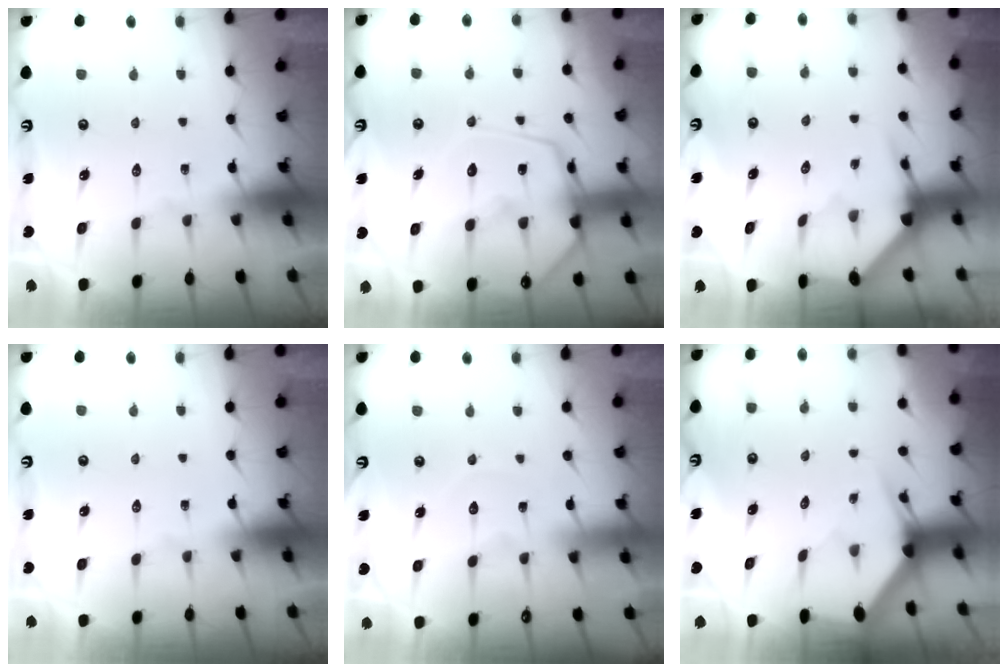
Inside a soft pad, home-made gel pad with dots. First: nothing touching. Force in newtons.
{"total": 14.0, "press": 13.9, "slide": 1.4}
{"total": 5.2, "press": 5.1, "slide": 0.4}
{"total": 0.0}
{"total": 4.0, "press": 4.0, "slide": 0.4}
{"total": 3.1, "press": 3.1, "slide": 0.1}